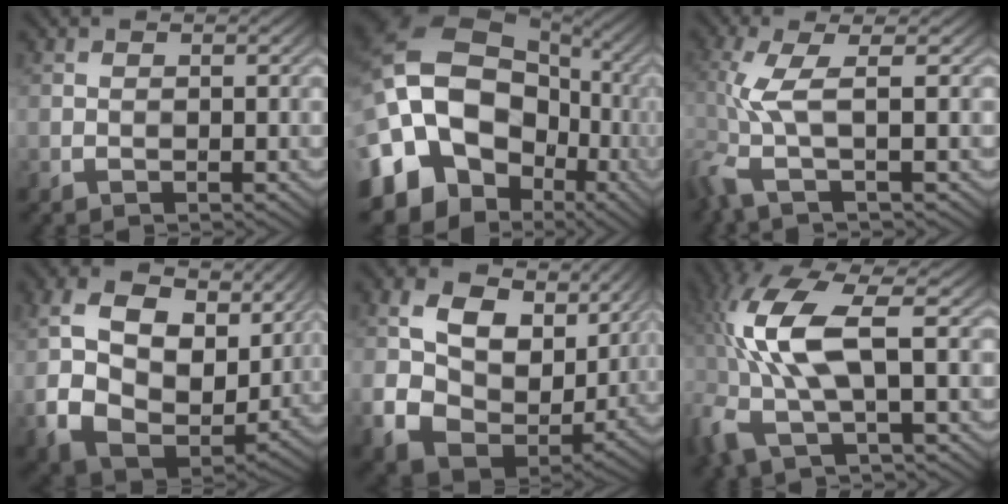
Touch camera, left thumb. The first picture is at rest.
{"total": 23.1, "force": [-4.8, 19.3, 11.8], "torque": [-0.246, -0.012, -0.114]}
{"total": 5.6, "force": [-0.7, 1.0, 5.5], "torque": [-0.135, -0.004, -0.027]}
{"total": 14.6, "force": [3.7, 10.0, 9.9], "torque": [-0.220, 0.005, 0.070]}
{"total": 13.4, "force": [3.2, 9.9, 8.5], "torque": [-0.192, -0.012, 0.068]}
{"total": 11.2, "force": [0.2, 4.1, 10.4], "torque": [-0.259, 0.010, -0.001]}